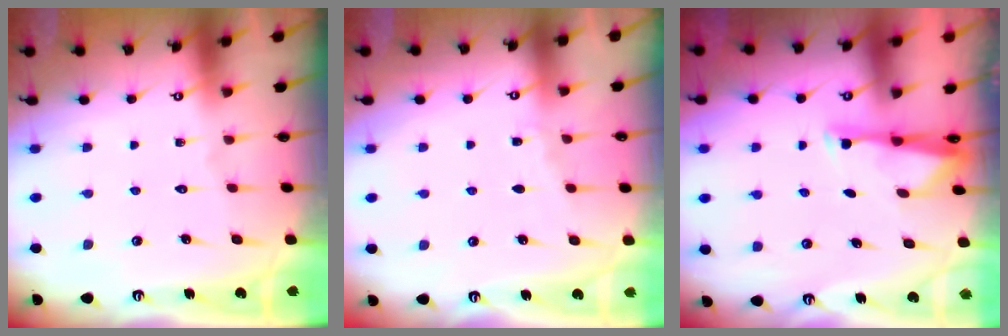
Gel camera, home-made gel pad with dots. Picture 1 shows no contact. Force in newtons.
{"total": 2.8, "press": 2.7, "slide": 0.3}
{"total": 2.9, "press": 2.9, "slide": 0.6}